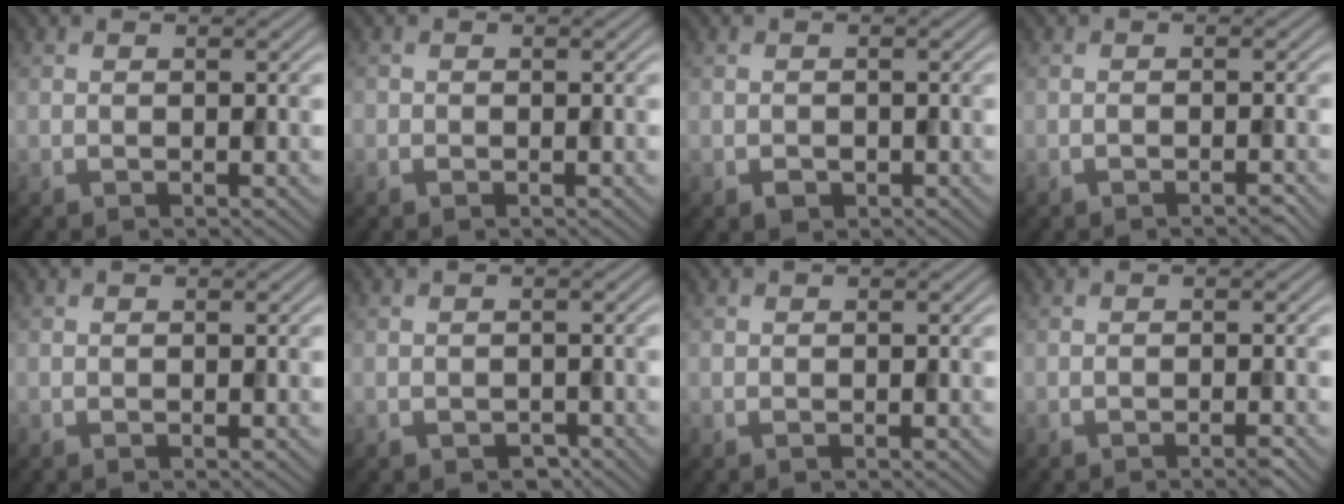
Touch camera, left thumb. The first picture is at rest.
{"total": 0.5, "force": [-0.2, 0.5, 0.0], "torque": [0.002, -0.004, -0.004]}
{"total": 1.2, "force": [-0.5, 1.0, 0.4], "torque": [-0.006, -0.006, -0.010]}
{"total": 1.0, "force": [-0.8, 0.1, 0.6], "torque": [-0.007, 0.004, -0.016]}
{"total": 0.0}
{"total": 1.6, "force": [-0.9, 1.1, 0.7], "torque": [-0.012, -0.008, -0.014]}
{"total": 0.0}
{"total": 1.2, "force": [-0.7, 0.0, 0.9], "torque": [-0.012, 0.004, -0.017]}